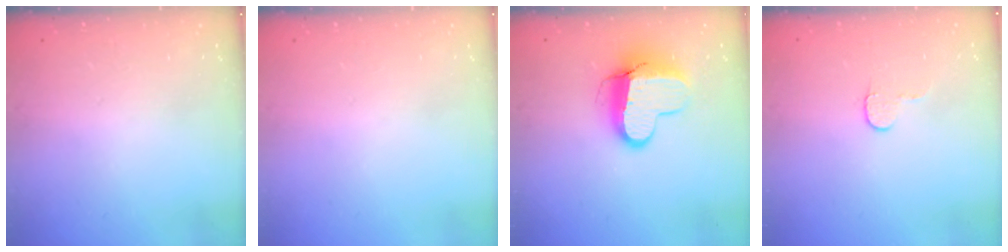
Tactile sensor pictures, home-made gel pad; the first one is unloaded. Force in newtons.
{"total": 0.0}
{"total": 10.5, "press": 10.4, "slide": 0.8}
{"total": 4.7, "press": 4.7, "slide": 0.5}